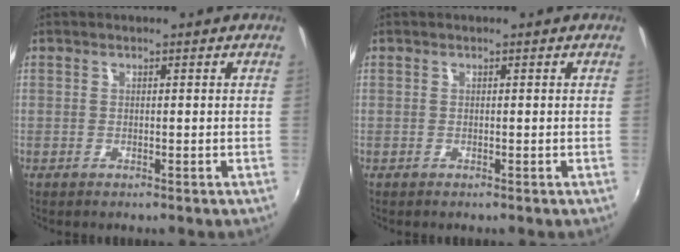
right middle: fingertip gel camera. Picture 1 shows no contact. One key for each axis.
{"total": 0.0}